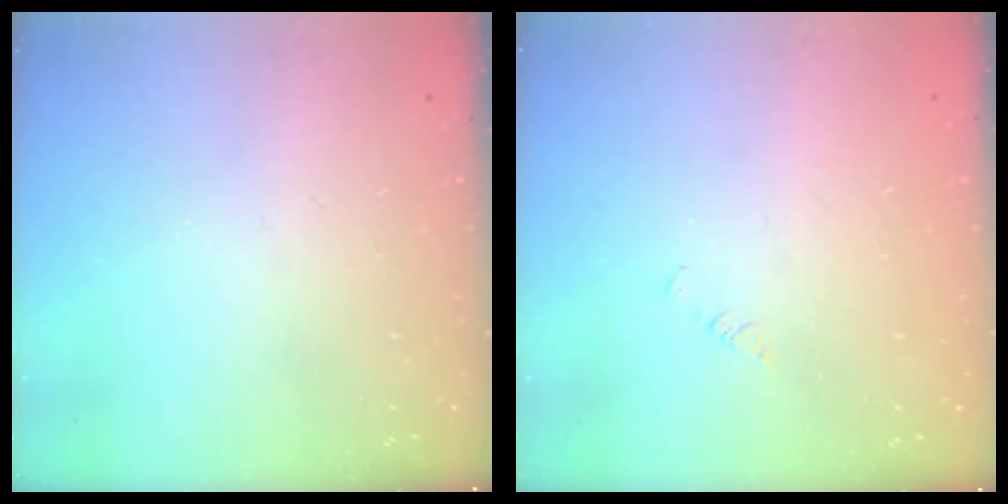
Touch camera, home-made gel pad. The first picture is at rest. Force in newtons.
{"total": 1.1, "press": 1.1, "slide": 0.1}